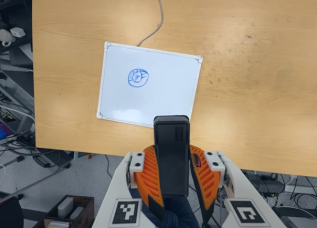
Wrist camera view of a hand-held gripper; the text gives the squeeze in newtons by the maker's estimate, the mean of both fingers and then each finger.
{"total": 10.9, "left": 8.7, "right": 13.2}